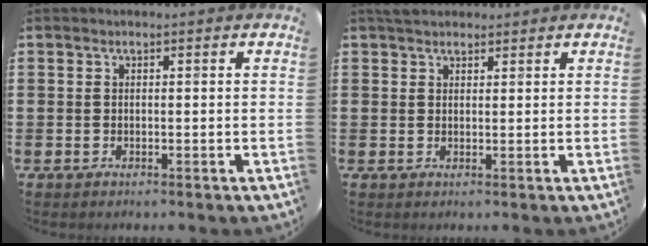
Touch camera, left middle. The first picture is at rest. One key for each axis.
{"total": 1.9, "fx": 1.7, "fy": 0.7, "fz": 0.4, "tx": -0.001, "ty": 0.003, "tz": 0.031}